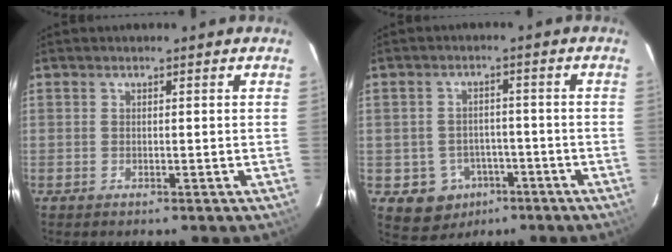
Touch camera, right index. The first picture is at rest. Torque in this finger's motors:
{"motor_torque": [-0.22, -0.12, -0.51, -0.21]}